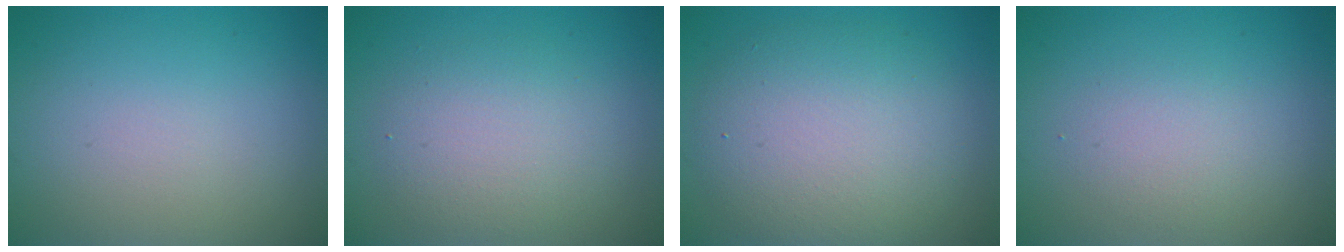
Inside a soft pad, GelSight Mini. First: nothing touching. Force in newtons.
{"total": 3.8, "press": 3.8, "slide": 0.3}
{"total": 7.3, "press": 7.2, "slide": 0.8}
{"total": 1.9, "press": 1.9, "slide": 0.1}